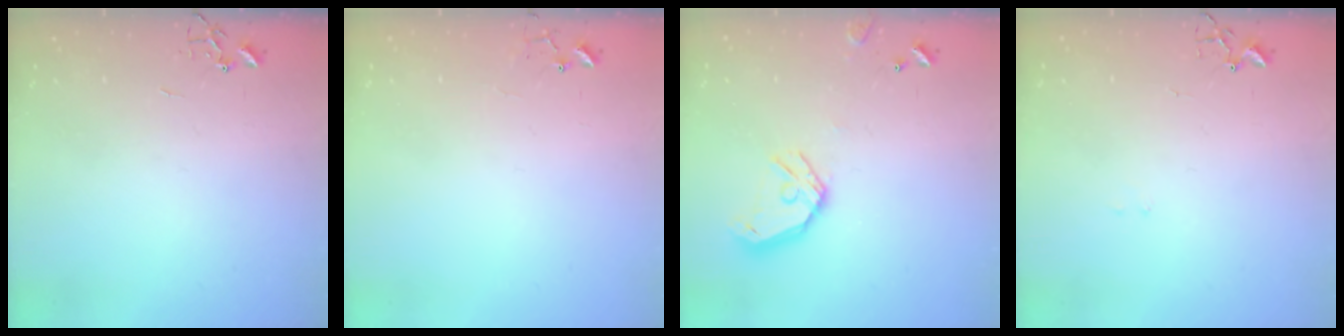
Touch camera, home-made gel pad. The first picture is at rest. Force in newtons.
{"total": 6.1, "press": 6.0, "slide": 0.4}
{"total": 13.0, "press": 12.9, "slide": 1.9}
{"total": 6.8, "press": 6.8, "slide": 0.6}